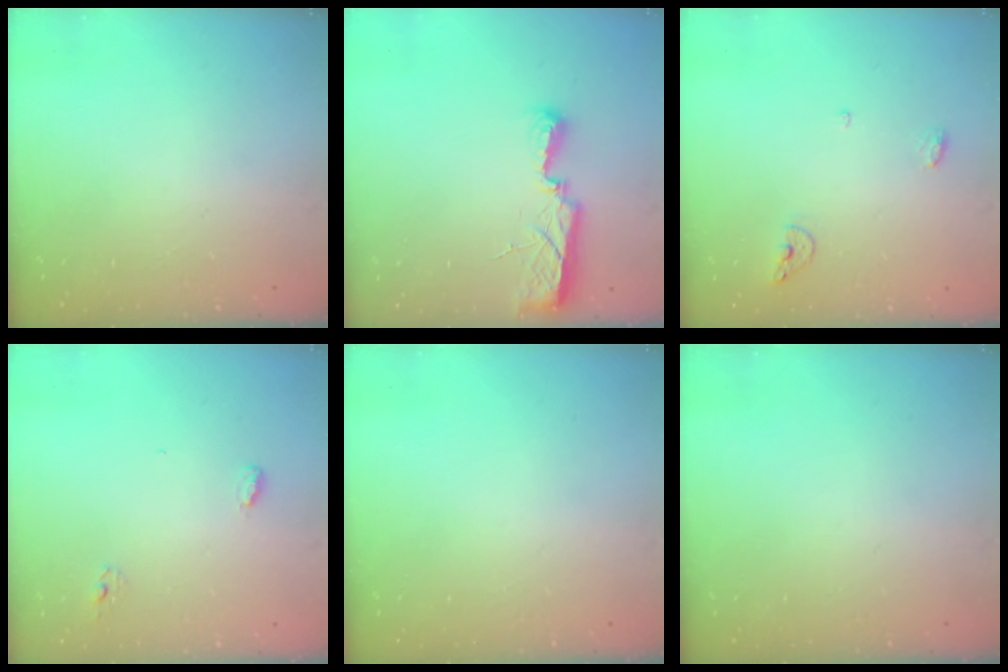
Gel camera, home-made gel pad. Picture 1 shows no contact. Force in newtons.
{"total": 7.8, "press": 7.7, "slide": 1.2}
{"total": 6.2, "press": 6.1, "slide": 1.1}
{"total": 4.2, "press": 4.0, "slide": 1.3}
{"total": 0.0}
{"total": 0.0}